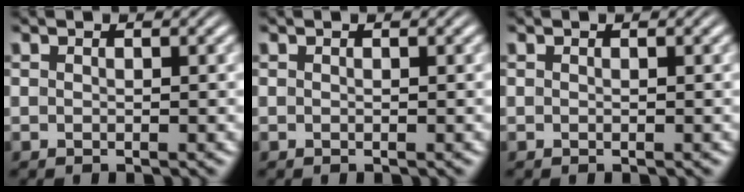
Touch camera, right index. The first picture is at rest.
{"total": 0.0}
{"total": 0.0}